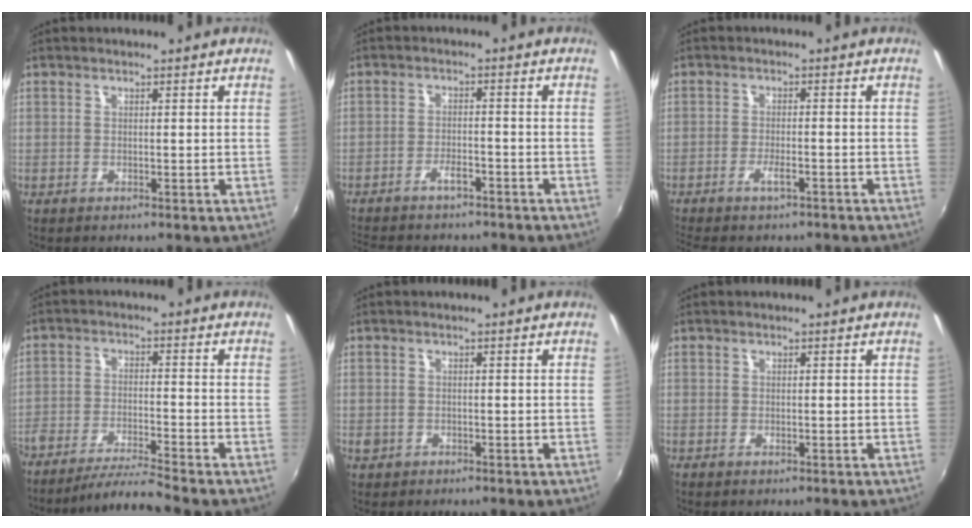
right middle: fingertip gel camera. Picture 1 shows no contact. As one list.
[{"total": 8.1, "force": [-6.9, 2.4, 3.5], "torque": [-0.087, -0.002, -0.106]}, {"total": 4.6, "force": [-3.6, 0.9, 2.7], "torque": [-0.067, -0.006, -0.062]}, {"total": 7.4, "force": [-6.8, -1.4, 2.5], "torque": [-0.072, -0.004, -0.126]}, {"total": 1.8, "force": [-0.6, 1.6, 0.6], "torque": [-0.012, -0.003, -0.011]}, {"total": 0.0}]